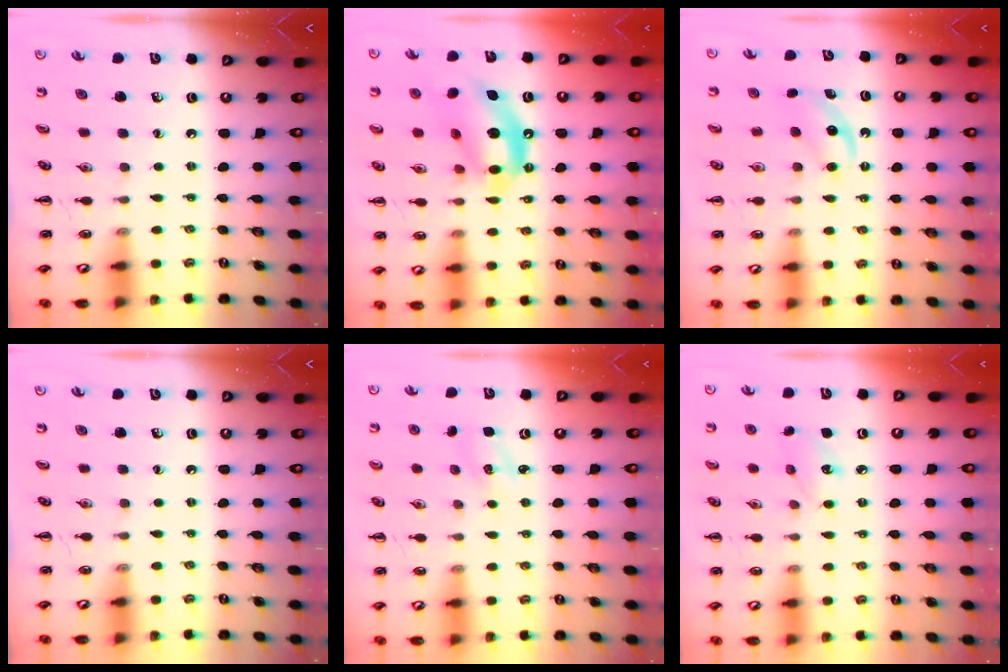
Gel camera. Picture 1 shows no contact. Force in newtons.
{"total": 12.8, "press": 12.4, "slide": 3.4}
{"total": 5.1, "press": 4.9, "slide": 1.6}
{"total": 0.0}
{"total": 2.2, "press": 2.1, "slide": 0.6}
{"total": 6.3, "press": 6.2, "slide": 1.2}